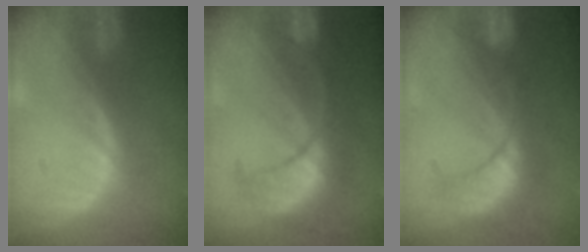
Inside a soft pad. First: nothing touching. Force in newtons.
{"total": 8.4, "press": 8.4, "slide": 0.2}
{"total": 8.6, "press": 7.8, "slide": 3.5}